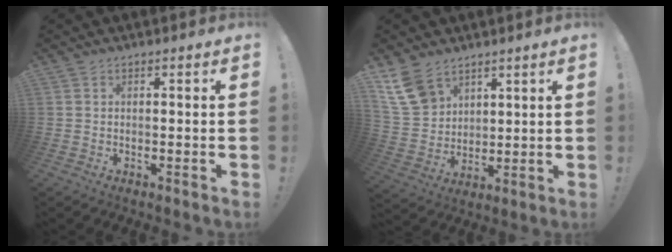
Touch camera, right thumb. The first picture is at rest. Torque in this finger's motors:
{"motor_torque": [0.04, 0.12, 0.28, 0.44, 0.03]}